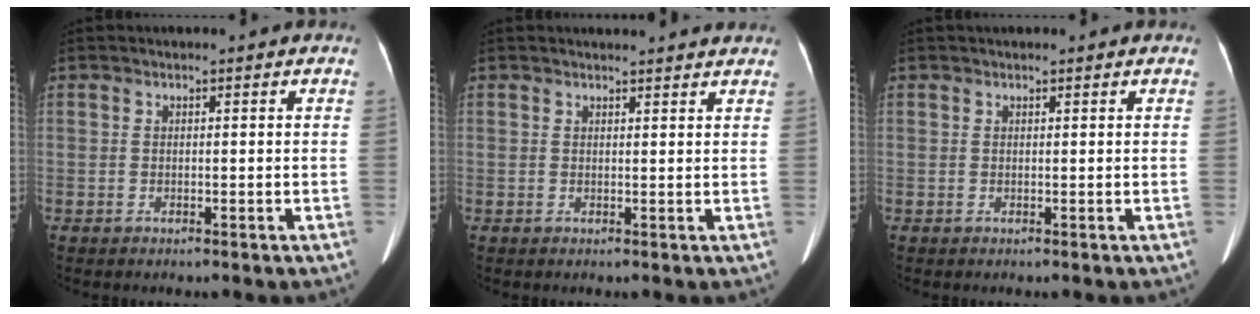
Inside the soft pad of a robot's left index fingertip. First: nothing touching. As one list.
[{"total": 7.1, "force": [6.8, 0.8, 2.0], "torque": [-0.019, 0.012, 0.063]}, {"total": 1.8, "force": [1.6, 0.4, 0.8], "torque": [-0.008, 0.025, 0.022]}]